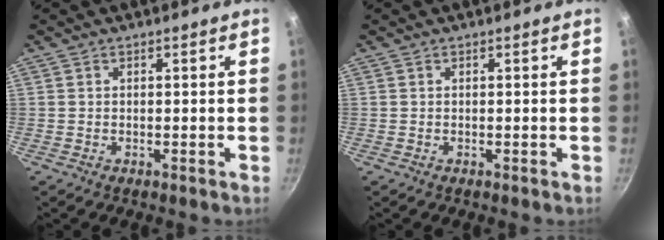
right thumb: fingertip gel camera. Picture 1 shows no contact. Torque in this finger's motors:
{"motor_torque": [-0.02, 0.00, 0.10, 0.10, 0.00]}